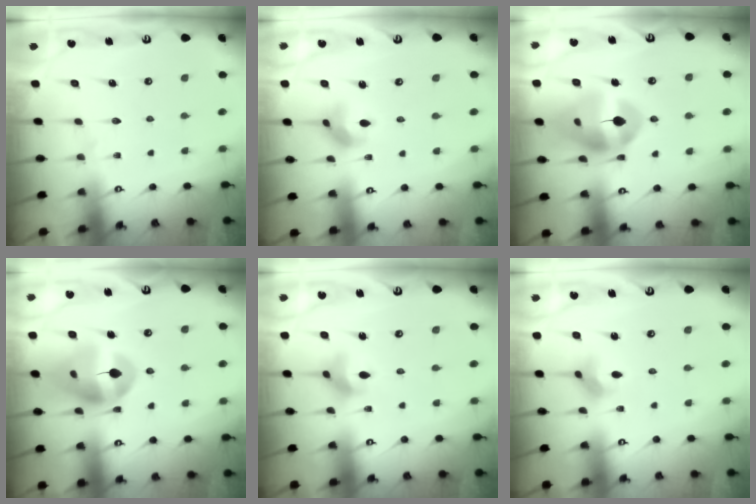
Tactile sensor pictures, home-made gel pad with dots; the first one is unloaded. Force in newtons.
{"total": 5.9, "press": 5.9, "slide": 0.7}
{"total": 16.3, "press": 16.1, "slide": 2.2}
{"total": 15.1, "press": 14.9, "slide": 2.2}
{"total": 6.4, "press": 6.1, "slide": 1.8}
{"total": 3.1, "press": 3.1, "slide": 0.1}